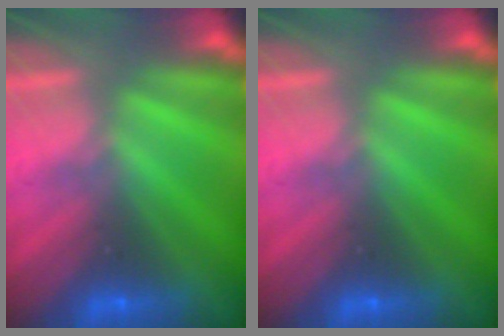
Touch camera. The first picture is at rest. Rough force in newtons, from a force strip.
{"total": 0.0}